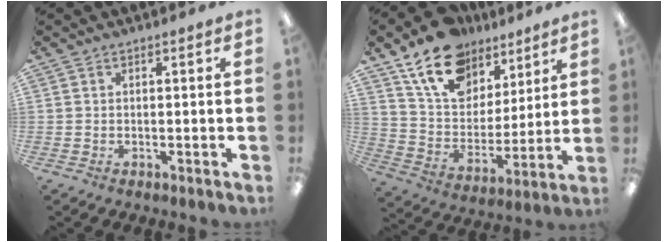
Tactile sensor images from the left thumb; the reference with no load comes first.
{"total": 17.8, "force": [12.3, 10.6, 7.2], "torque": [-0.137, -0.064, 0.227]}